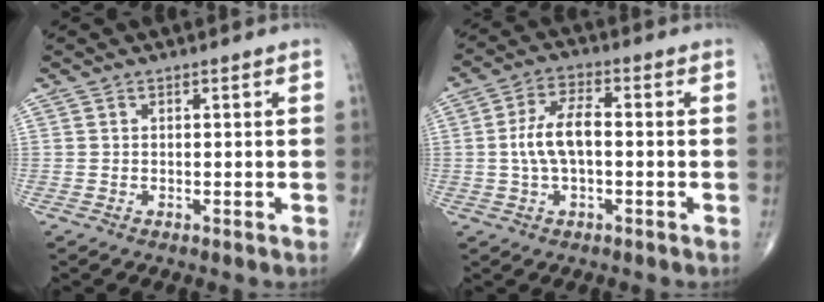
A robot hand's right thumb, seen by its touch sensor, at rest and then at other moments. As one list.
[{"total": 7.8, "force": [-0.4, 3.6, 6.9], "torque": [-0.141, 0.021, -0.013]}]